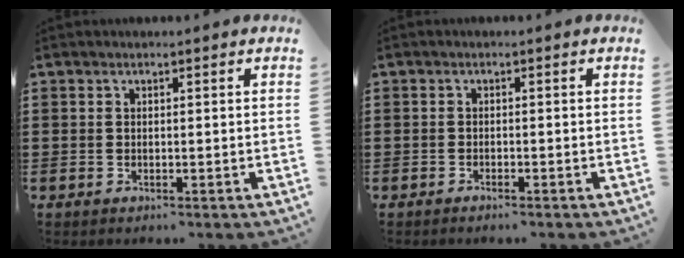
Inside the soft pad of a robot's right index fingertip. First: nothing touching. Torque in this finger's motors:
{"motor_torque": [0.08, 0.06, 0.07, 0.02]}